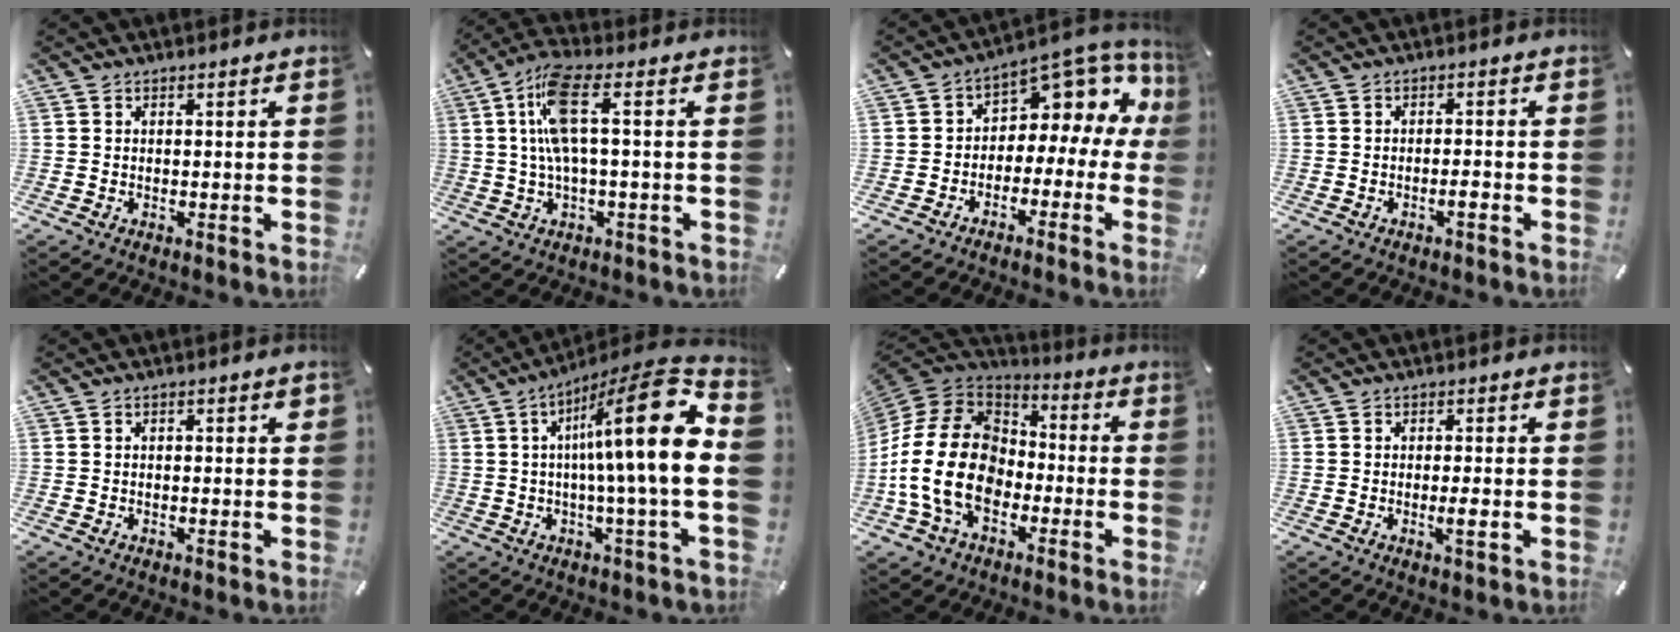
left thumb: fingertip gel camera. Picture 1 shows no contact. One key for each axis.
{"total": 10.2, "fx": 1.2, "fy": 2.7, "fz": 9.8, "tx": -0.200, "ty": -0.002, "tz": 0.018}
{"total": 7.1, "fx": 3.1, "fy": 5.2, "fz": 3.6, "tx": -0.055, "ty": -0.037, "tz": 0.054}
{"total": 2.3, "fx": -1.4, "fy": 0.6, "fz": 1.7, "tx": -0.030, "ty": 0.005, "tz": -0.026}
{"total": 1.2, "fx": -0.1, "fy": 0.5, "fz": 1.1, "tx": -0.021, "ty": 0.002, "tz": -0.003}
{"total": 19.8, "fx": 3.6, "fy": 2.2, "fz": 19.3, "tx": -0.300, "ty": -0.040, "tz": 0.039}
{"total": 19.1, "fx": -5.4, "fy": 14.0, "fz": 11.8, "tx": -0.257, "ty": 0.035, "tz": -0.094}
{"total": 2.5, "fx": -0.4, "fy": 0.5, "fz": 2.5, "tx": -0.041, "ty": -0.003, "tz": -0.008}